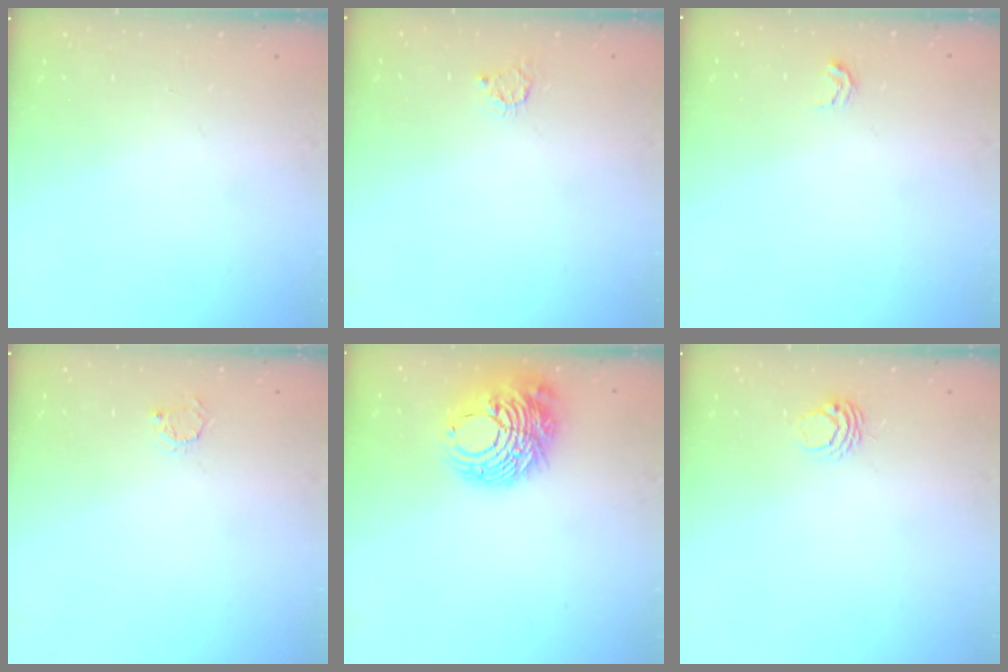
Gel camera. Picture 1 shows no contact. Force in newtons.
{"total": 3.5, "press": 3.4, "slide": 0.4}
{"total": 2.7, "press": 2.7, "slide": 0.4}
{"total": 2.5, "press": 2.5, "slide": 0.3}
{"total": 11.4, "press": 11.3, "slide": 1.1}
{"total": 5.2, "press": 5.2, "slide": 0.4}